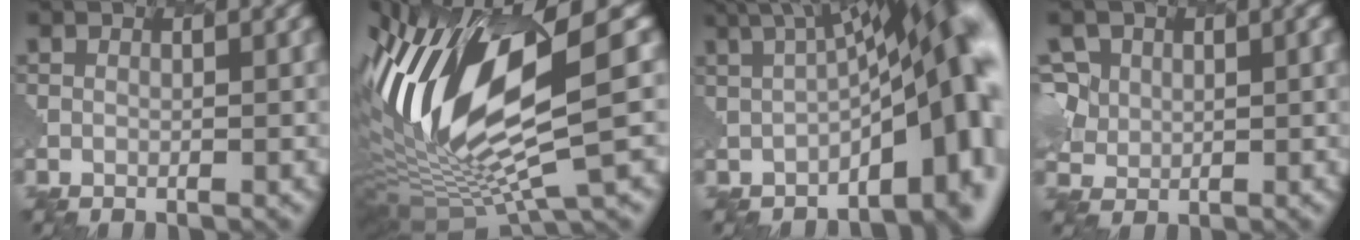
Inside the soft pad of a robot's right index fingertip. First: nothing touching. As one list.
[{"total": 9.2, "force": [2.2, 2.3, 8.6], "torque": [-0.215, 0.021, 0.025]}, {"total": 10.8, "force": [0.8, 3.9, 10.1], "torque": [-0.128, 0.034, -0.010]}, {"total": 5.4, "force": [3.5, 4.0, 0.8], "torque": [-0.036, 0.031, 0.023]}]